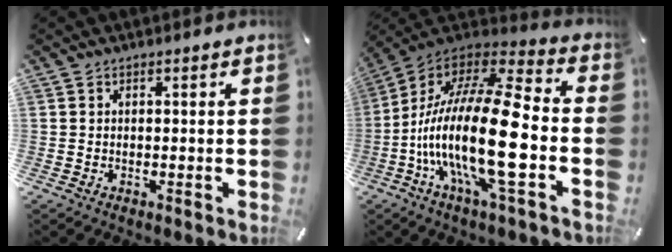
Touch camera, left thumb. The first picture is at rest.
{"total": 25.9, "force": [-6.1, 8.2, 23.8], "torque": [-0.508, 0.011, -0.111]}